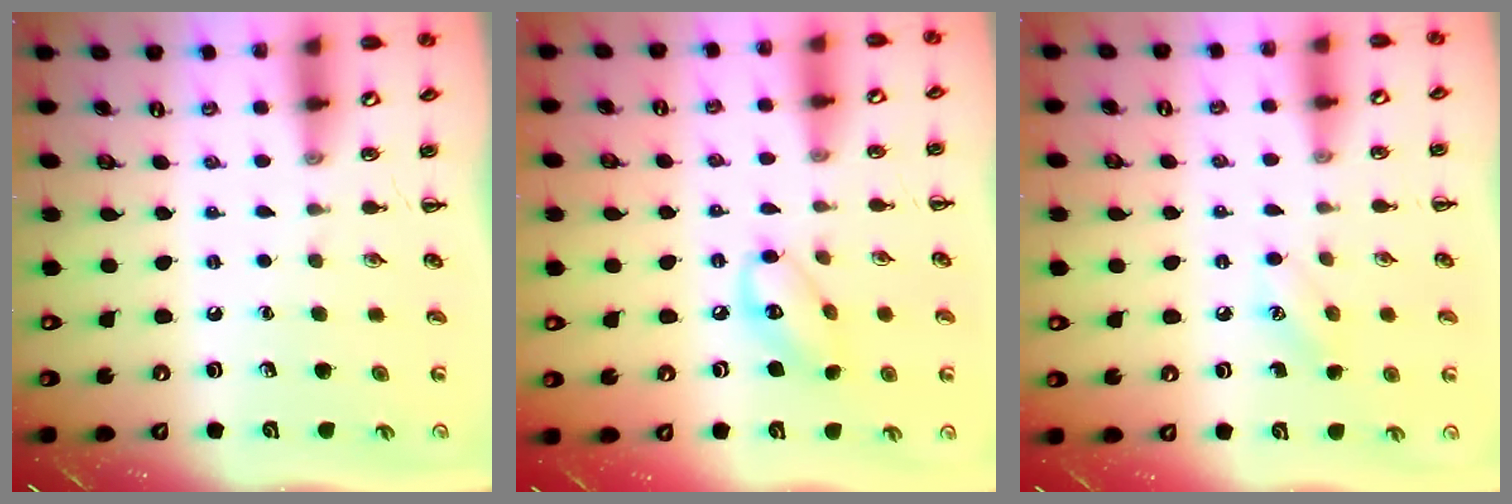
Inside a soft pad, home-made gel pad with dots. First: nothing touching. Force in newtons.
{"total": 7.9, "press": 7.8, "slide": 1.3}
{"total": 7.9, "press": 7.7, "slide": 1.6}